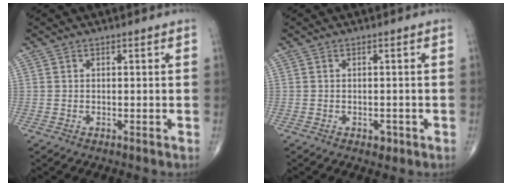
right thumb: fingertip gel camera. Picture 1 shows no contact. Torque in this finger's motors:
{"motor_torque": [2.68, 2.36, 0.21, -0.43, 0.00]}